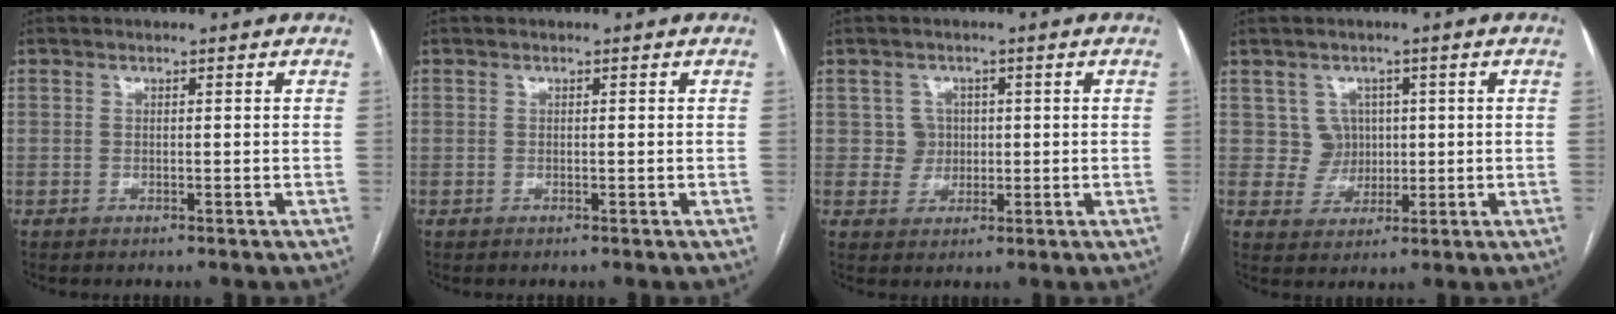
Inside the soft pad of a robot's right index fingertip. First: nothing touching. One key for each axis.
{"total": 0.0}
{"total": 3.2, "fx": 0.5, "fy": 3.2, "fz": 0.1, "tx": 0.007, "ty": 0.008, "tz": 0.009}
{"total": 4.2, "fx": 1.0, "fy": 4.1, "fz": 0.3, "tx": -0.003, "ty": 0.012, "tz": 0.022}